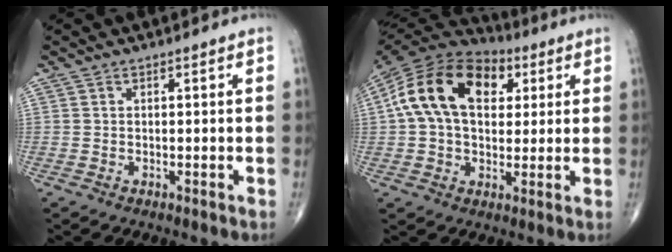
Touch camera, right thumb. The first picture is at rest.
{"total": 19.9, "force": [5.1, 12.9, 14.4], "torque": [-0.250, 0.022, 0.077]}